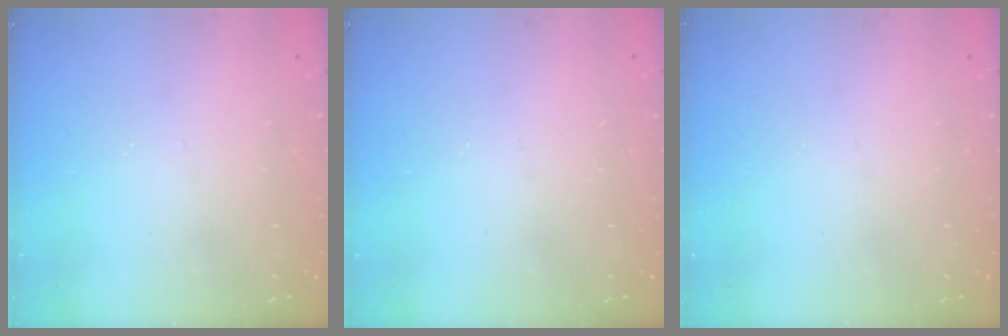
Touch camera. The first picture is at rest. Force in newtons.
{"total": 1.7, "press": 1.7, "slide": 0.2}
{"total": 0.0}